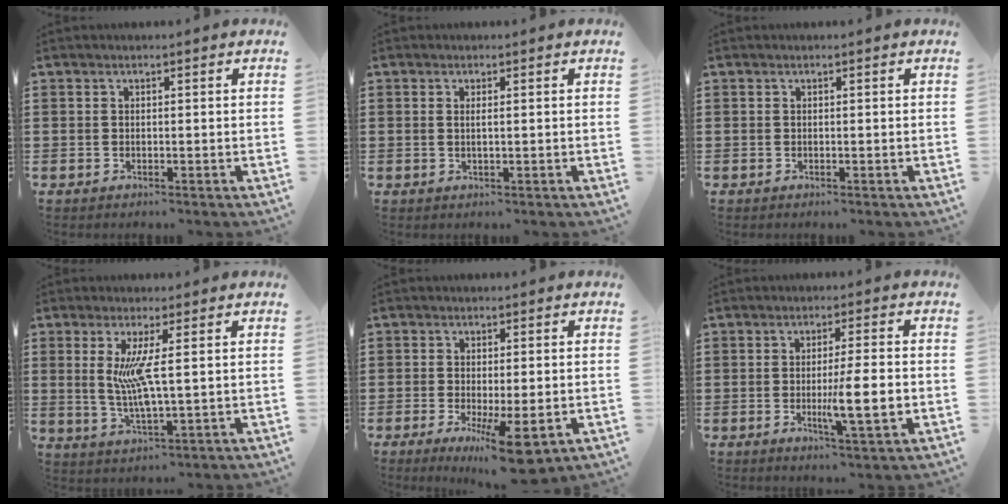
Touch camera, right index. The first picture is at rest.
{"total": 1.0, "force": [0.1, 0.0, 1.0], "torque": [-0.020, -0.002, 0.001]}
{"total": 0.0}
{"total": 6.6, "force": [1.1, 0.6, 6.5], "torque": [-0.147, -0.017, 0.011]}
{"total": 7.2, "force": [-3.1, 1.5, 6.3], "torque": [-0.113, -0.011, -0.049]}
{"total": 7.5, "force": [-1.3, 0.7, 7.3], "torque": [-0.120, -0.009, -0.021]}